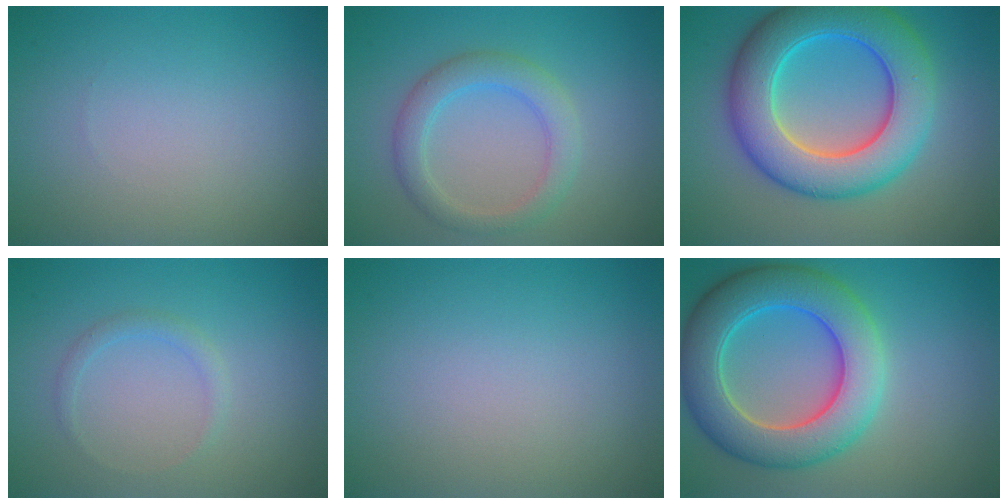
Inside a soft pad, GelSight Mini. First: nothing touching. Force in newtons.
{"total": 3.4, "press": 3.4, "slide": 0.3}
{"total": 10.0, "press": 10.0, "slide": 0.0}
{"total": 1.1, "press": 1.1, "slide": 0.1}
{"total": 0.0}
{"total": 9.0, "press": 9.0, "slide": 0.3}